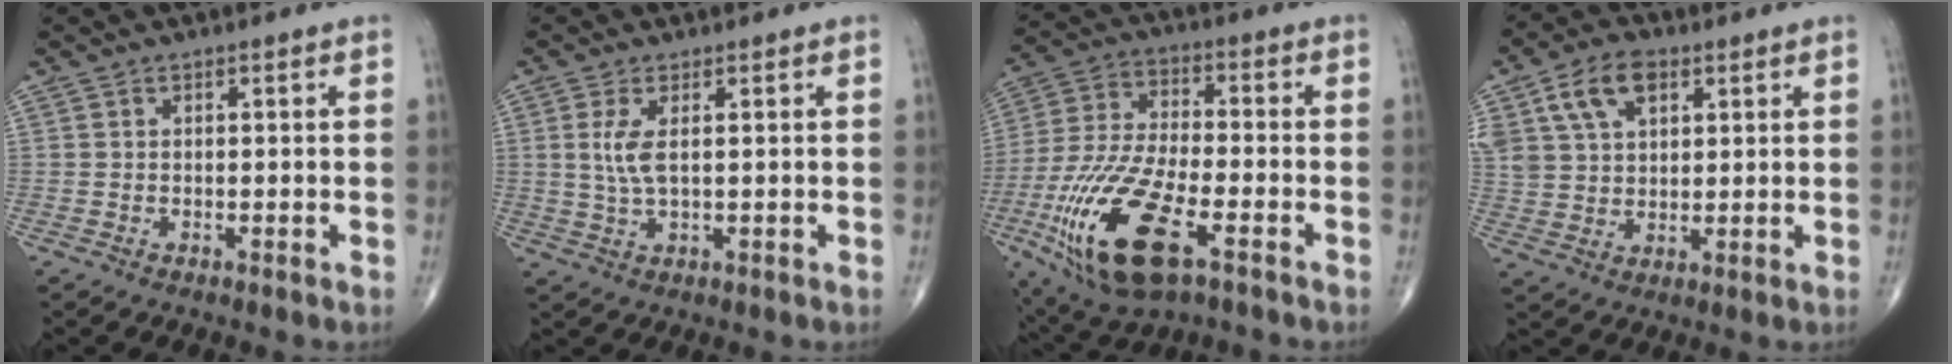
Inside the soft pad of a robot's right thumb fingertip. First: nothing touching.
{"total": 4.4, "force": [1.0, 1.5, 4.0], "torque": [-0.099, -0.005, 0.024]}
{"total": 20.9, "force": [-8.7, 7.9, 17.2], "torque": [-0.379, 0.004, -0.153]}
{"total": 11.4, "force": [5.2, 7.1, 7.3], "torque": [-0.127, -0.004, 0.098]}